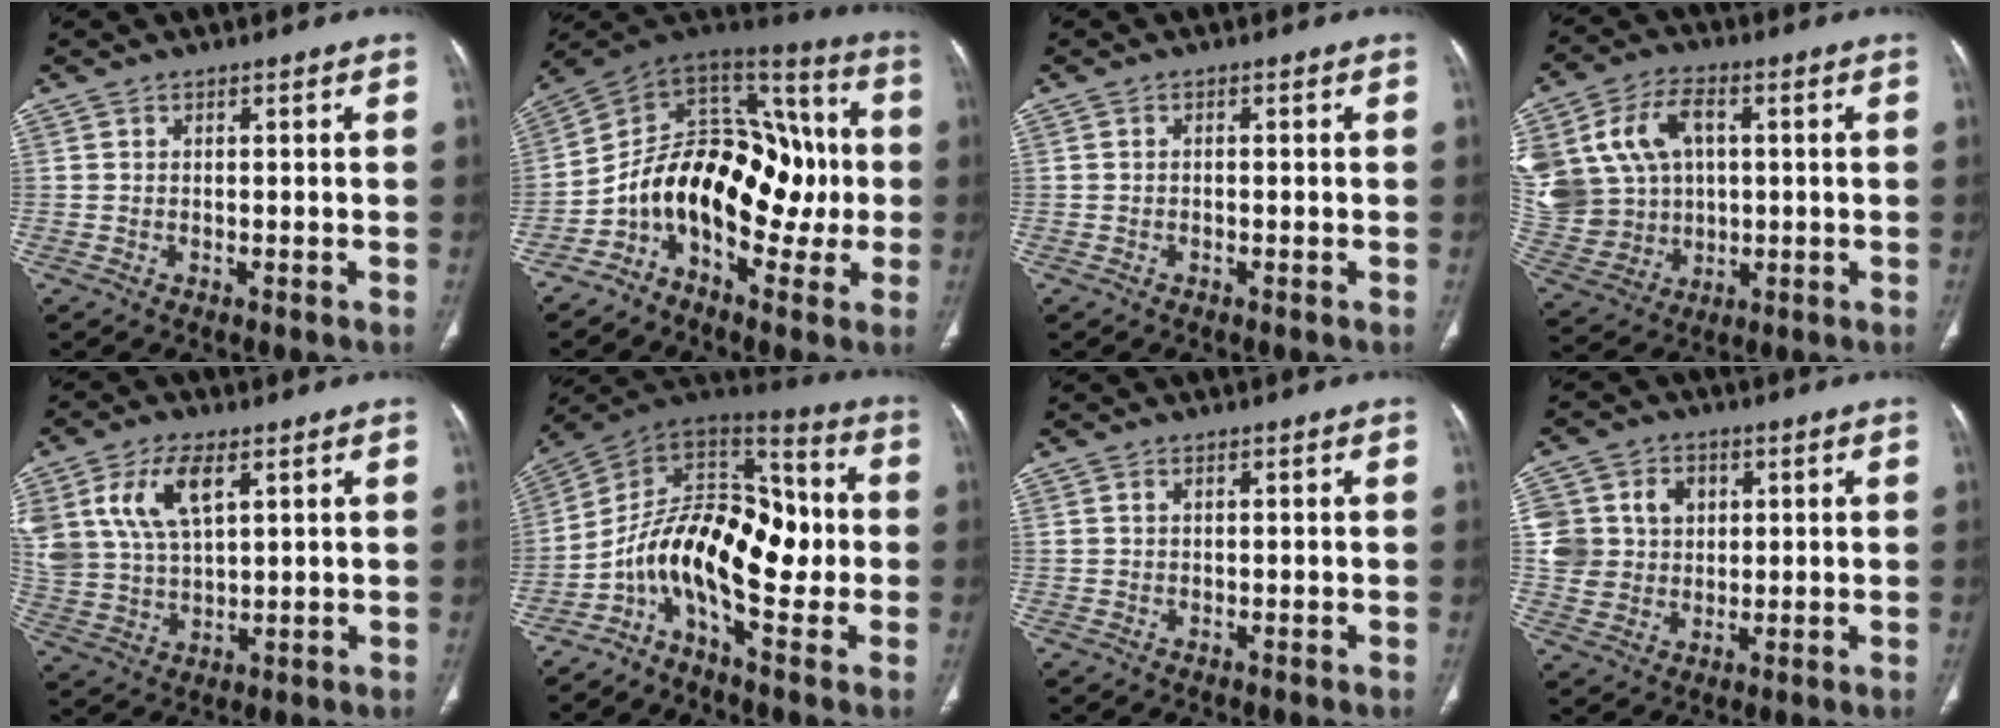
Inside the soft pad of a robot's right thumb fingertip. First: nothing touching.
{"total": 21.8, "force": [-3.6, 13.6, 16.7], "torque": [-0.220, 0.082, -0.064]}
{"total": 0.0}
{"total": 22.3, "force": [4.5, 17.4, 13.2], "torque": [-0.305, 0.031, 0.106]}
{"total": 13.6, "force": [5.9, 7.3, 9.8], "torque": [-0.194, -0.011, 0.125]}
{"total": 17.5, "force": [-3.8, 8.7, 14.7], "torque": [-0.205, 0.080, -0.076]}
{"total": 0.7, "force": [0.3, 0.5, 0.4], "torque": [-0.008, 0.002, 0.007]}
{"total": 11.4, "force": [2.5, 10.3, 4.3], "torque": [-0.053, 0.009, 0.056]}